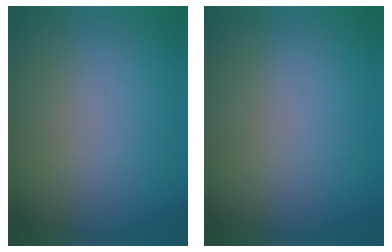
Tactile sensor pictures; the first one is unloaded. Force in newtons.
{"total": 0.0}